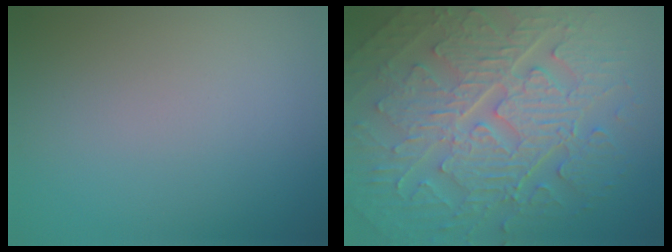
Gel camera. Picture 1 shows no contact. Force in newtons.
{"total": 10.1, "press": 6.7, "slide": 7.5}